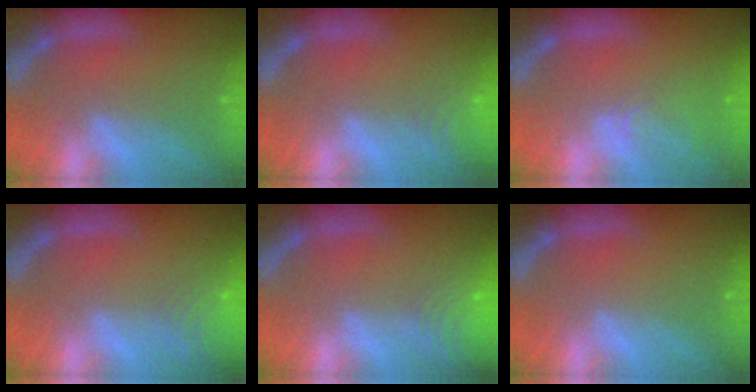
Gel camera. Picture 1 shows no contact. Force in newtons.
{"total": 4.0}
{"total": 2.9}
{"total": 7.0}
{"total": 10.0}
{"total": 0.0}